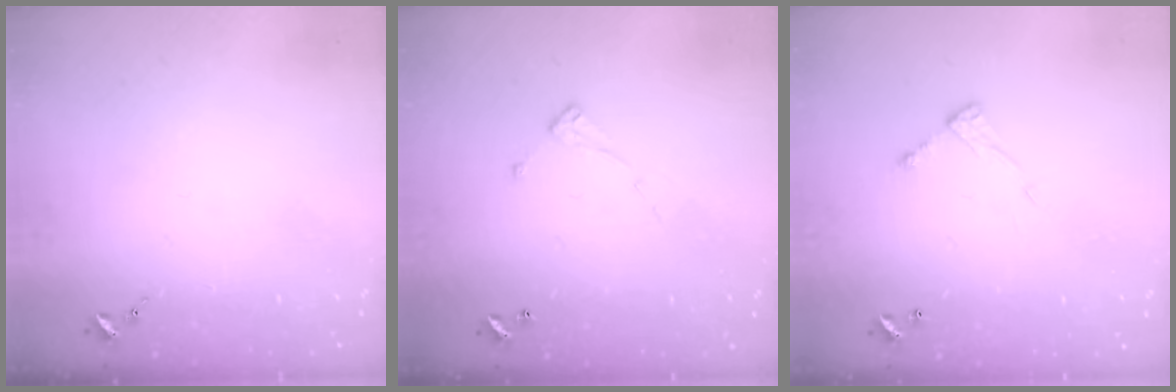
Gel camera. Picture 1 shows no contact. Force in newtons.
{"total": 6.5, "press": 6.5, "slide": 0.2}
{"total": 6.6, "press": 6.6, "slide": 0.3}